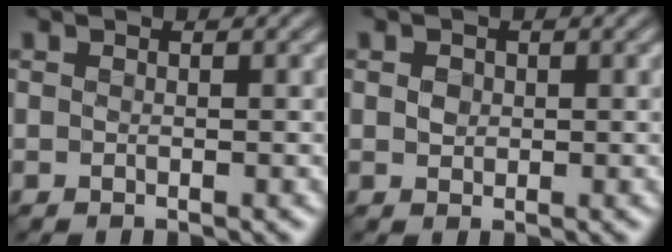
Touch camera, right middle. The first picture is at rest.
{"total": 0.9, "force": [0.2, 0.8, 0.4], "torque": [-0.009, 0.001, 0.003]}